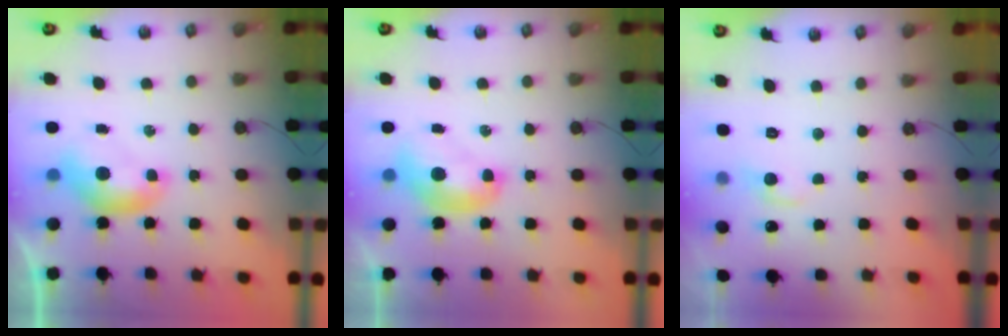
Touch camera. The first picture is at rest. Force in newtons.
{"total": 1.9, "press": 1.9, "slide": 0.0}
{"total": 1.0, "press": 0.5, "slide": 0.9}